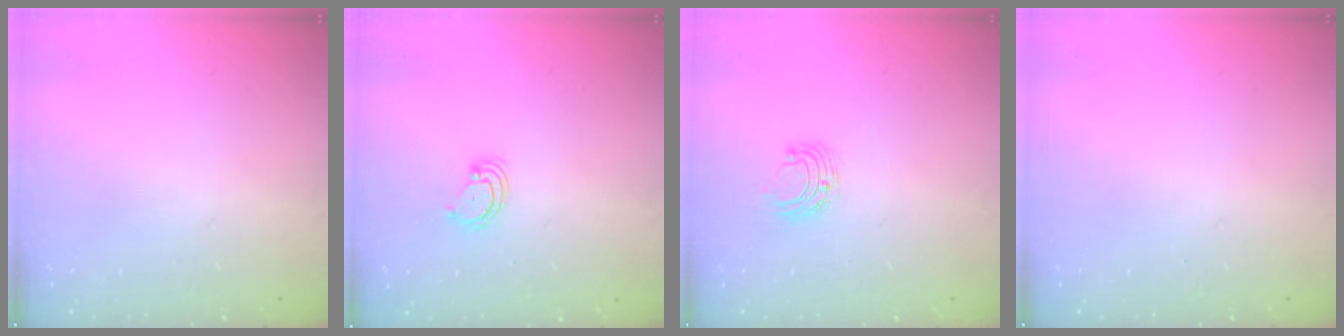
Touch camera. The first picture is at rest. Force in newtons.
{"total": 2.9, "press": 2.9, "slide": 0.3}
{"total": 5.6, "press": 5.6, "slide": 0.5}
{"total": 0.0}